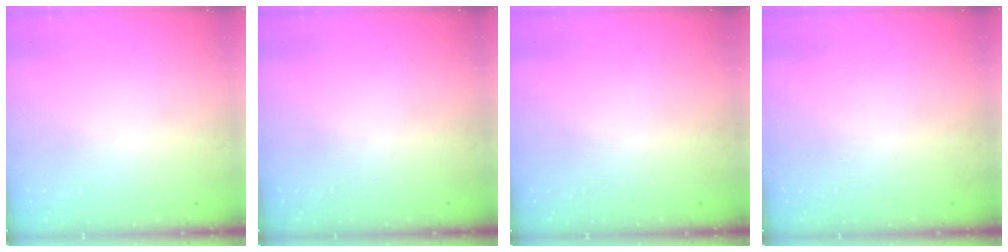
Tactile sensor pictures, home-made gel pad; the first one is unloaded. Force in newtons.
{"total": 0.0}
{"total": 0.0}
{"total": 0.0}